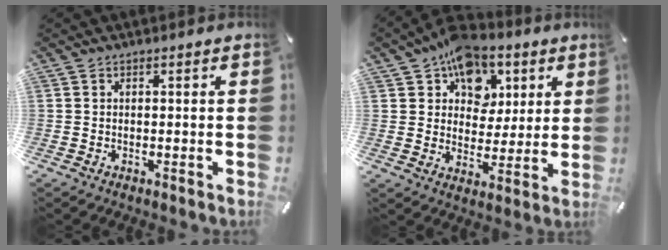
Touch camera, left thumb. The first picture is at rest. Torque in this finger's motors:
{"motor_torque": [2.15, 2.06, 1.28, -1.48, 0.33]}